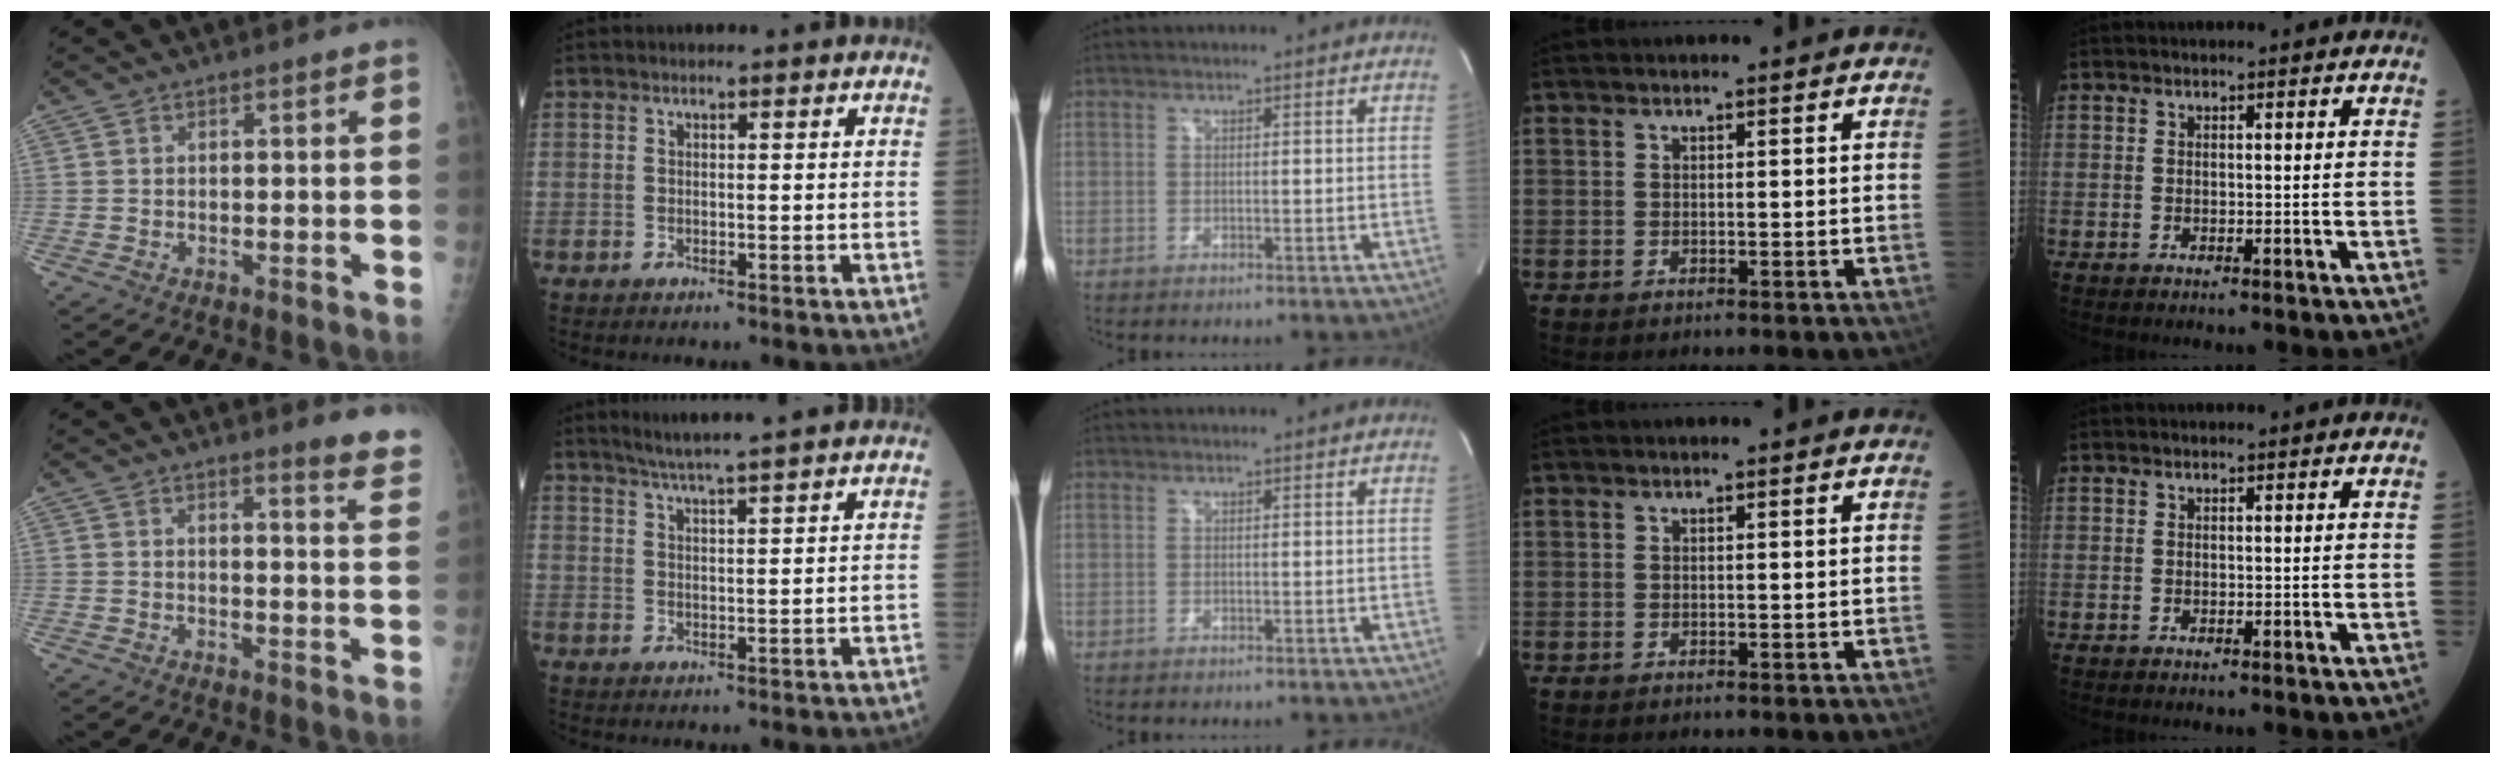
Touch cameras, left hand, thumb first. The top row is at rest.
{"thumb": {"total": 6.3, "force": [5.5, 0.4, 3.0], "torque": [-0.020, -0.040, 0.045]}, "index": {"total": 11.0, "force": [9.8, -0.7, 5.0], "torque": [-0.081, 0.018, 0.129]}}